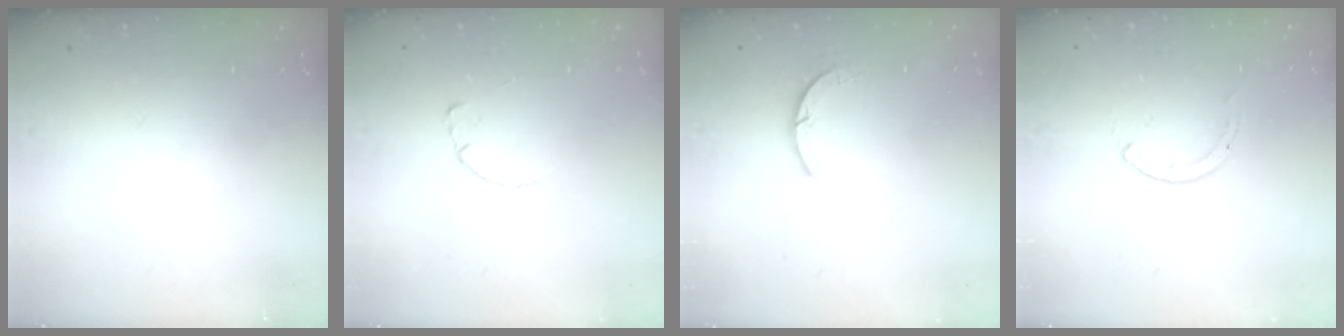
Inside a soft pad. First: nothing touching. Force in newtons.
{"total": 0.7, "press": 0.6, "slide": 0.1}
{"total": 2.9, "press": 2.9, "slide": 0.4}
{"total": 0.0}